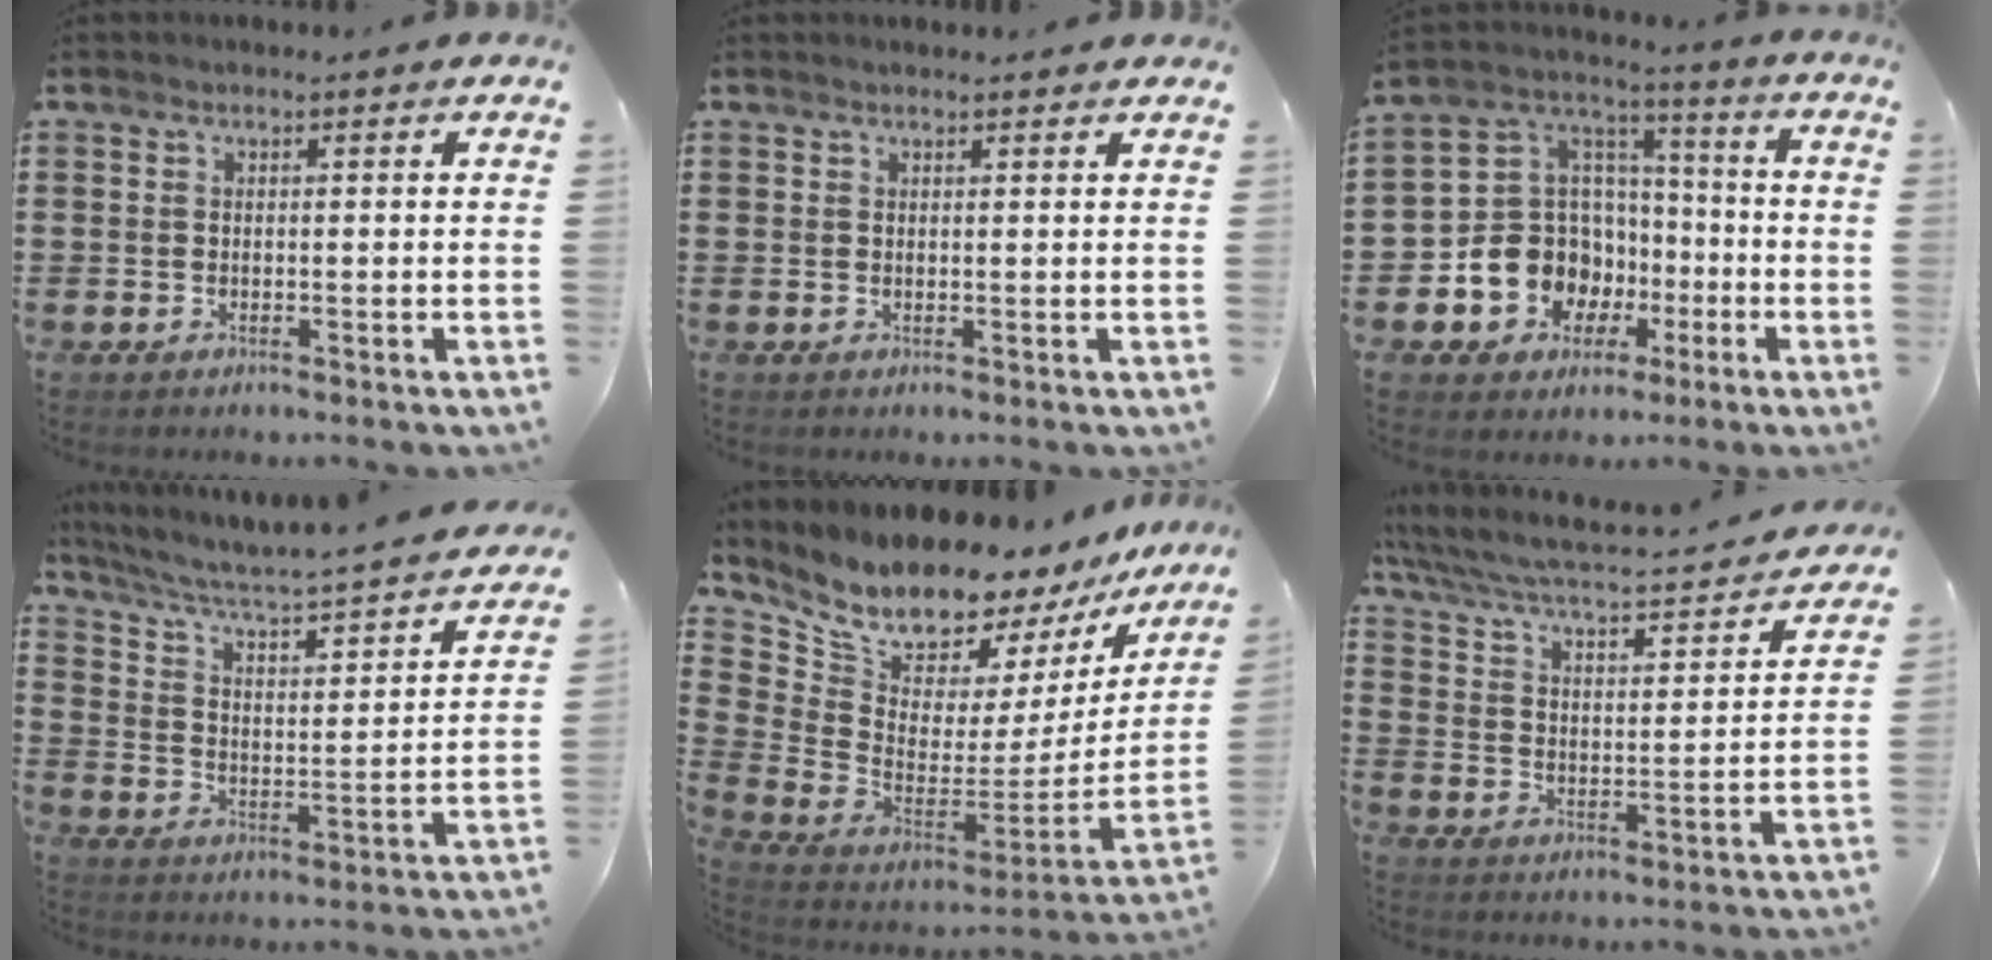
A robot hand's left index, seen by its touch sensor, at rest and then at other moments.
{"total": 0.6, "force": [0.6, 0.0, 0.1], "torque": [-0.004, 0.000, 0.011]}
{"total": 11.6, "force": [-4.5, 10.0, 3.7], "torque": [-0.119, 0.010, -0.076]}
{"total": 3.2, "force": [2.6, 0.2, 1.8], "torque": [-0.054, -0.035, 0.029]}
{"total": 10.3, "force": [9.8, 2.4, 2.1], "torque": [-0.086, -0.093, 0.168]}
{"total": 3.9, "force": [3.4, 0.3, 1.9], "torque": [-0.056, -0.035, 0.047]}